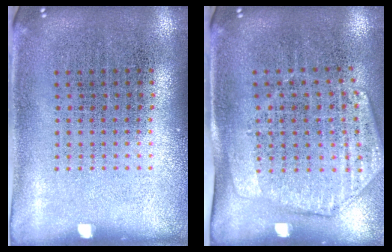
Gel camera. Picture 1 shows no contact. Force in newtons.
{"total": 1.8, "press": 1.5, "slide": 1.0}